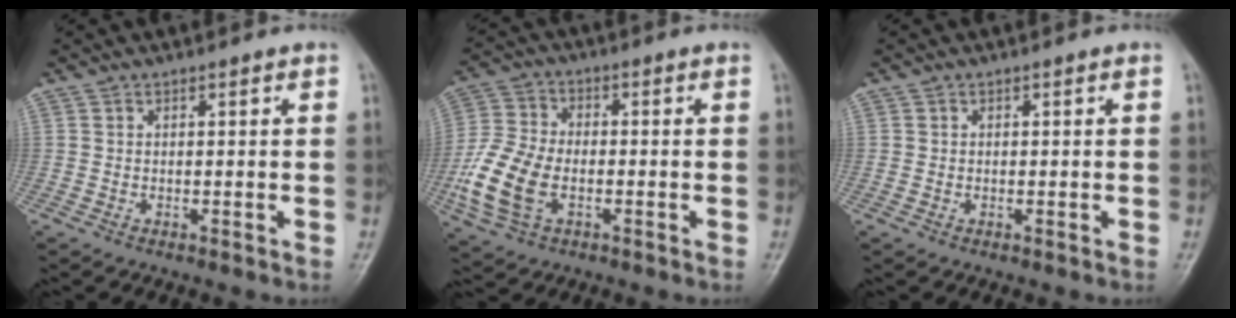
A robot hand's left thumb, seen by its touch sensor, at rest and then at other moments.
{"total": 12.3, "force": [-3.2, 7.8, 8.9], "torque": [-0.193, 0.010, -0.064]}
{"total": 0.7, "force": [0.0, 0.7, 0.2], "torque": [-0.001, 0.002, 0.002]}